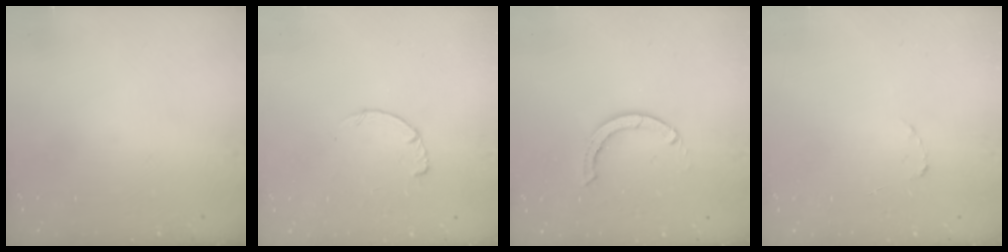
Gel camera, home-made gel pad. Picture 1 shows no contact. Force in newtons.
{"total": 3.4, "press": 3.4, "slide": 0.4}
{"total": 3.4, "press": 3.4, "slide": 0.3}
{"total": 1.8, "press": 1.7, "slide": 0.3}